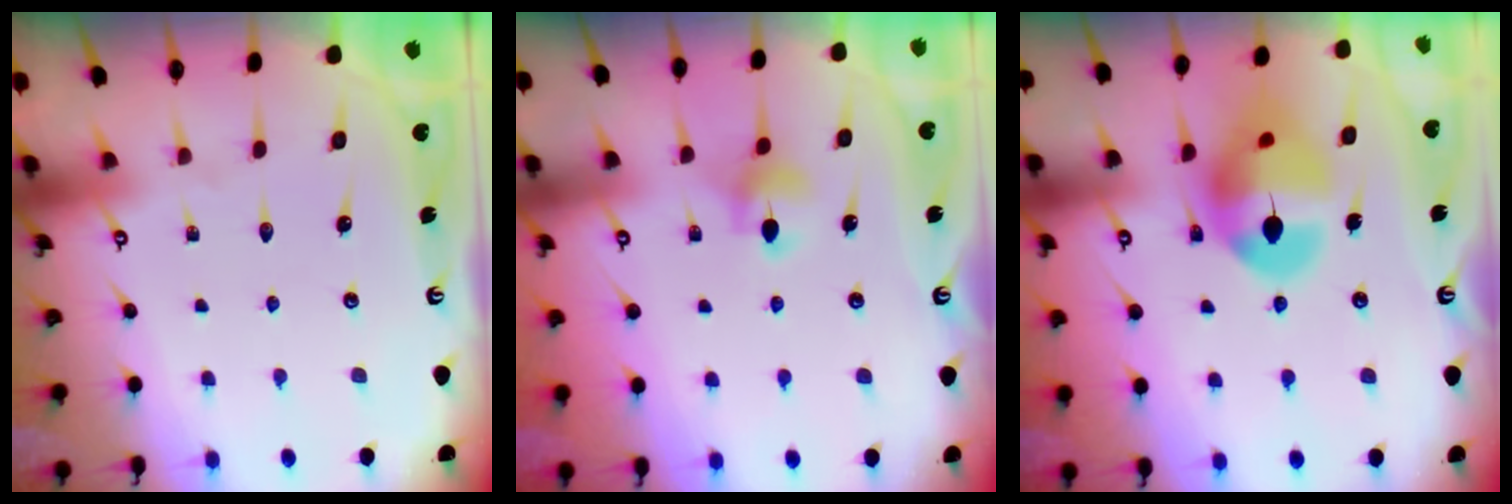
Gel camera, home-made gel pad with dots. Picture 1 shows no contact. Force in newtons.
{"total": 6.5, "press": 6.4, "slide": 0.7}
{"total": 14.0, "press": 13.9, "slide": 1.3}